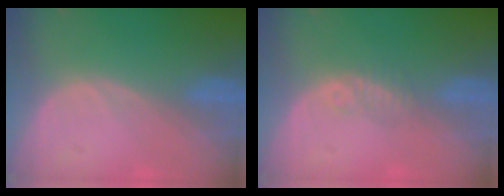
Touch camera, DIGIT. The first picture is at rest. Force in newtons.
{"total": 1.8, "press": 1.6, "slide": 0.8}